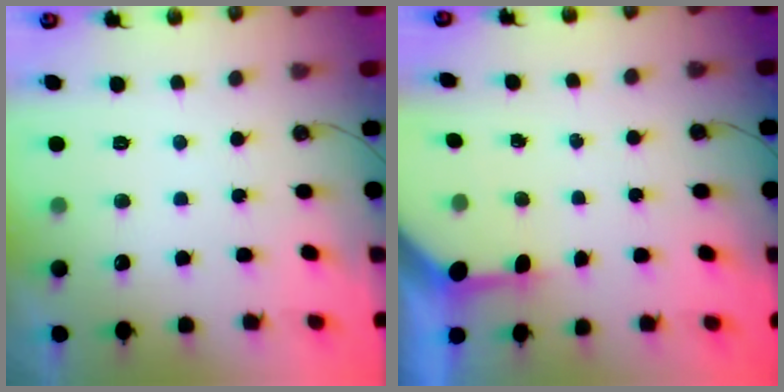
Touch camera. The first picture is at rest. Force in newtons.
{"total": 3.7, "press": 3.7, "slide": 0.4}